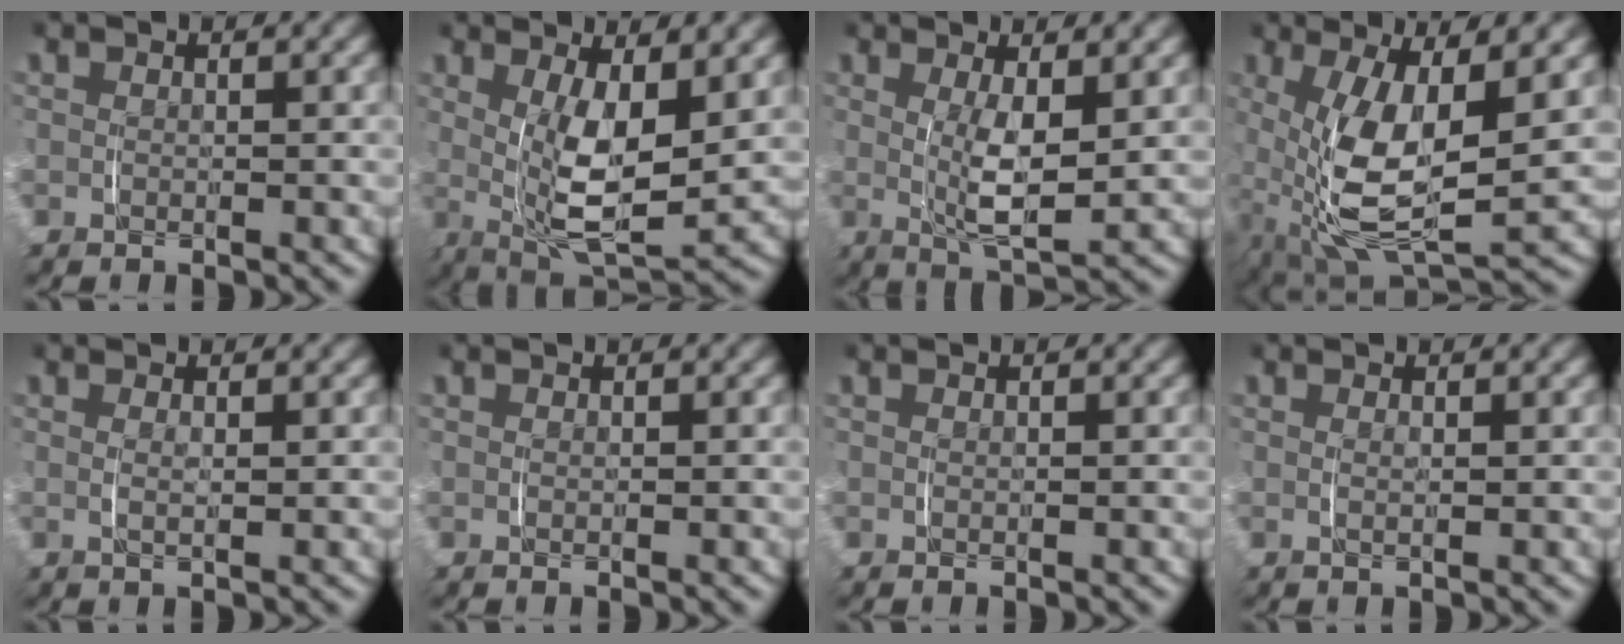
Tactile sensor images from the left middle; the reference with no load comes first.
{"total": 8.2, "force": [1.0, 3.7, 7.2], "torque": [-0.128, -0.023, 0.024]}
{"total": 4.9, "force": [0.5, 1.7, 4.5], "torque": [-0.083, -0.017, 0.014]}
{"total": 9.8, "force": [-0.9, 5.1, 8.3], "torque": [-0.192, -0.042, 0.013]}
{"total": 1.1, "force": [0.5, 0.0, 1.0], "torque": [-0.019, -0.004, 0.012]}
{"total": 0.0}
{"total": 0.0}
{"total": 0.8, "force": [0.4, -0.1, 0.7], "torque": [-0.014, -0.004, 0.010]}